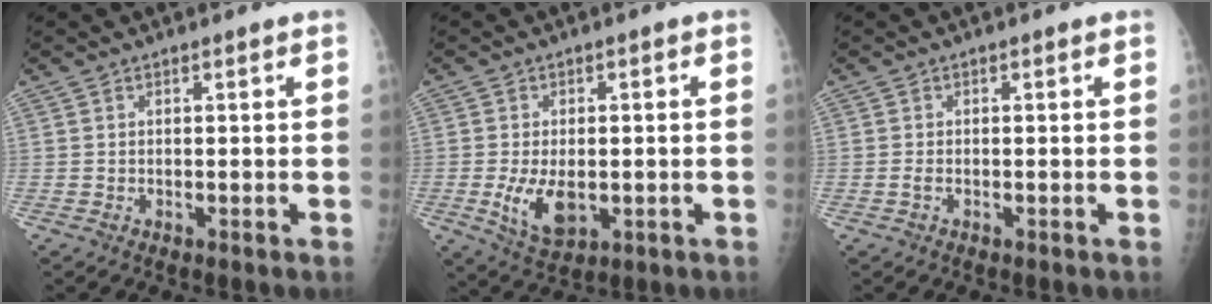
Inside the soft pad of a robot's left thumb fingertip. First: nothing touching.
{"total": 7.7, "force": [-1.5, 4.4, 6.1], "torque": [-0.104, -0.008, -0.017]}
{"total": 0.8, "force": [-0.5, 0.4, 0.5], "torque": [-0.015, -0.001, -0.008]}